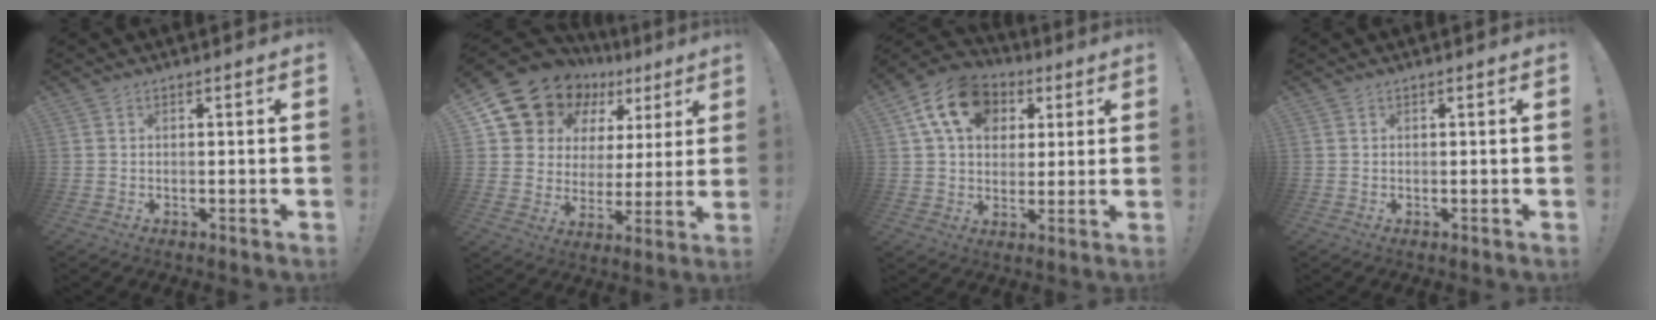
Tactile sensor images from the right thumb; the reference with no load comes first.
{"total": 15.4, "force": [11.8, 8.9, 4.1], "torque": [-0.074, -0.089, 0.235]}
{"total": 16.1, "force": [6.3, 11.9, 8.9], "torque": [-0.132, -0.012, 0.119]}
{"total": 0.0}